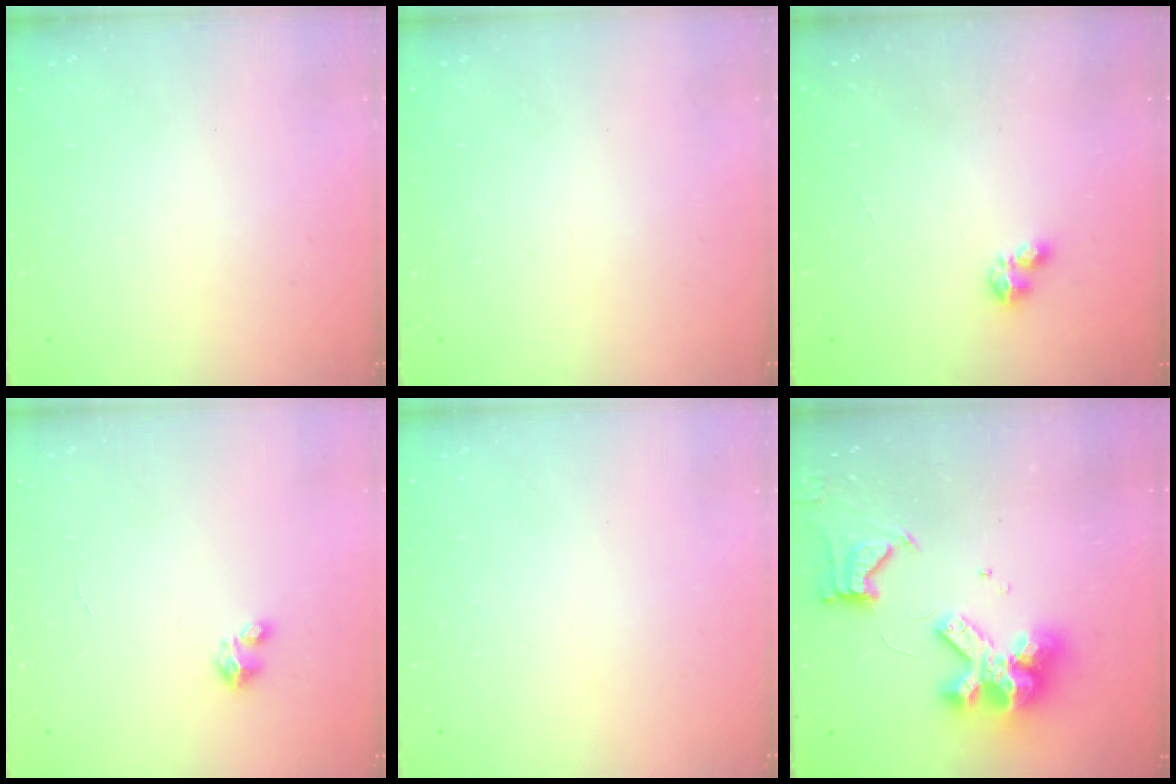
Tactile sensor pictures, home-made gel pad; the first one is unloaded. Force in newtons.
{"total": 0.0}
{"total": 1.0, "press": 1.0, "slide": 0.1}
{"total": 1.8, "press": 1.8, "slide": 0.1}
{"total": 0.0}
{"total": 14.6, "press": 14.5, "slide": 1.8}